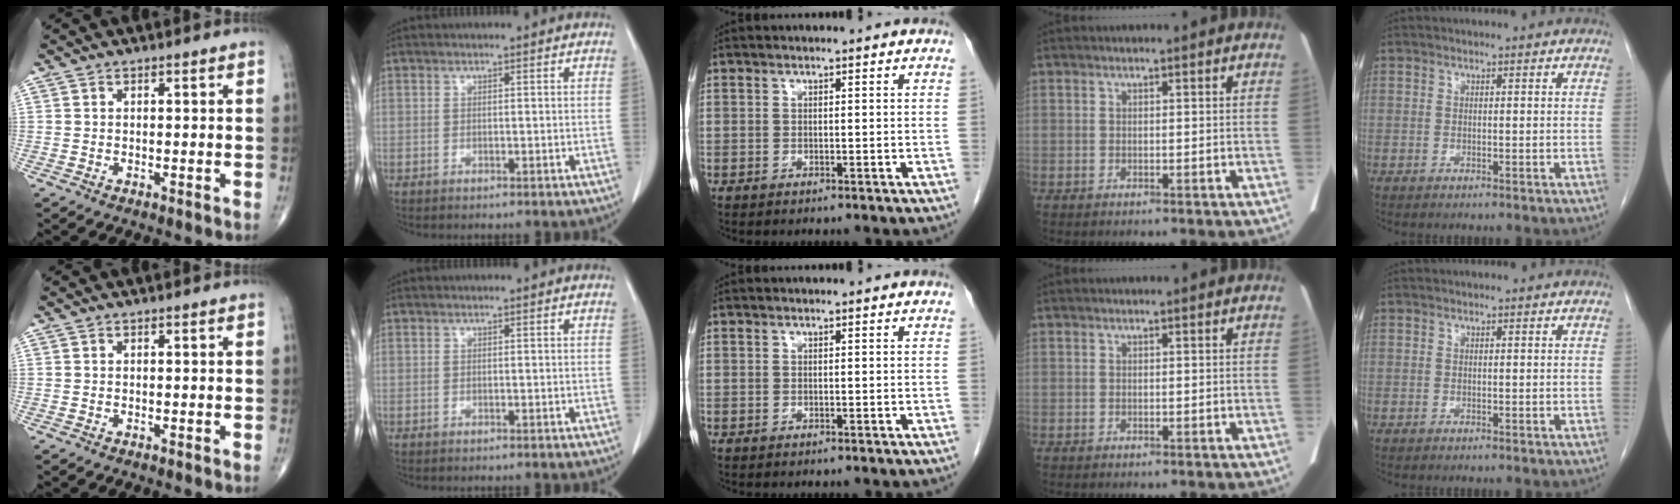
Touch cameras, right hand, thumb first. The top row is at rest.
{}